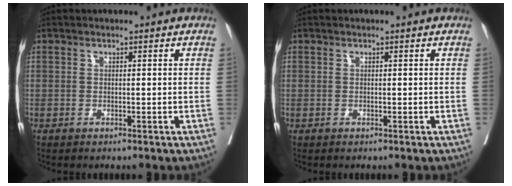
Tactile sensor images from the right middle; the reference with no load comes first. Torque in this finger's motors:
{"motor_torque": [-0.06, -0.15, 0.00, 0.00]}